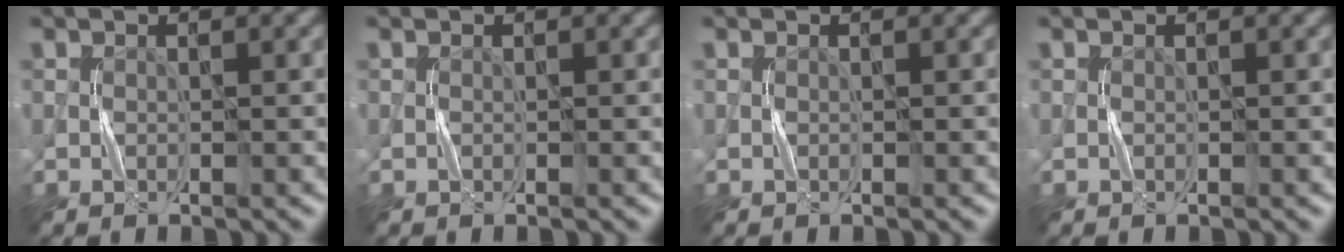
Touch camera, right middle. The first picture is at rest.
{"total": 0.0}
{"total": 0.0}
{"total": 0.0}